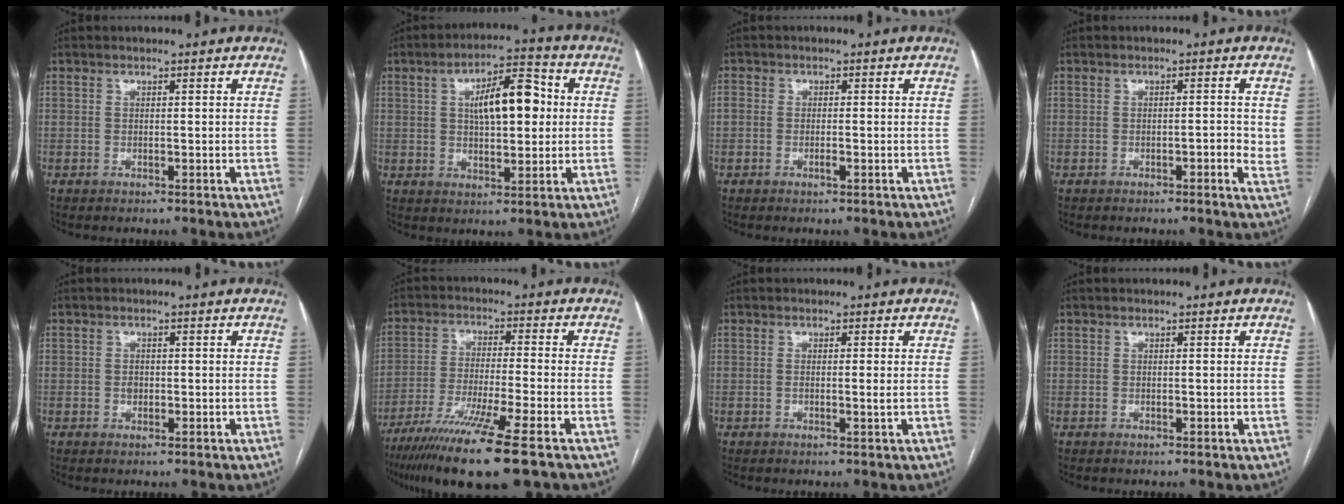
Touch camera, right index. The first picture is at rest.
{"total": 10.4, "force": [1.9, 3.8, 9.5], "torque": [-0.155, 0.024, 0.030]}
{"total": 2.0, "force": [-0.8, 0.9, 1.6], "torque": [-0.034, 0.004, -0.011]}
{"total": 2.5, "force": [-0.2, 0.7, 2.4], "torque": [-0.033, 0.002, -0.003]}
{"total": 1.1, "force": [-0.1, 0.8, 0.7], "torque": [-0.016, 0.003, 0.002]}
{"total": 14.6, "force": [-9.6, -0.6, 10.9], "torque": [-0.201, -0.043, -0.165]}
{"total": 1.2, "force": [-0.1, -0.2, 1.2], "torque": [-0.025, -0.001, 0.000]}
{"total": 0.0}